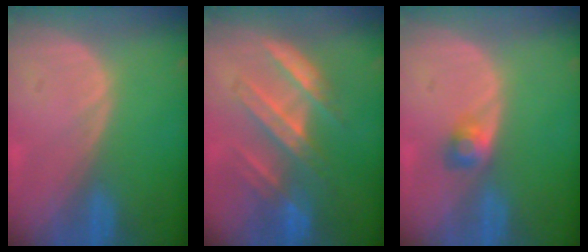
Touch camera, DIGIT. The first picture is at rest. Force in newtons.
{"total": 7.1, "press": 7.1, "slide": 0.3}
{"total": 2.4, "press": 2.3, "slide": 0.9}